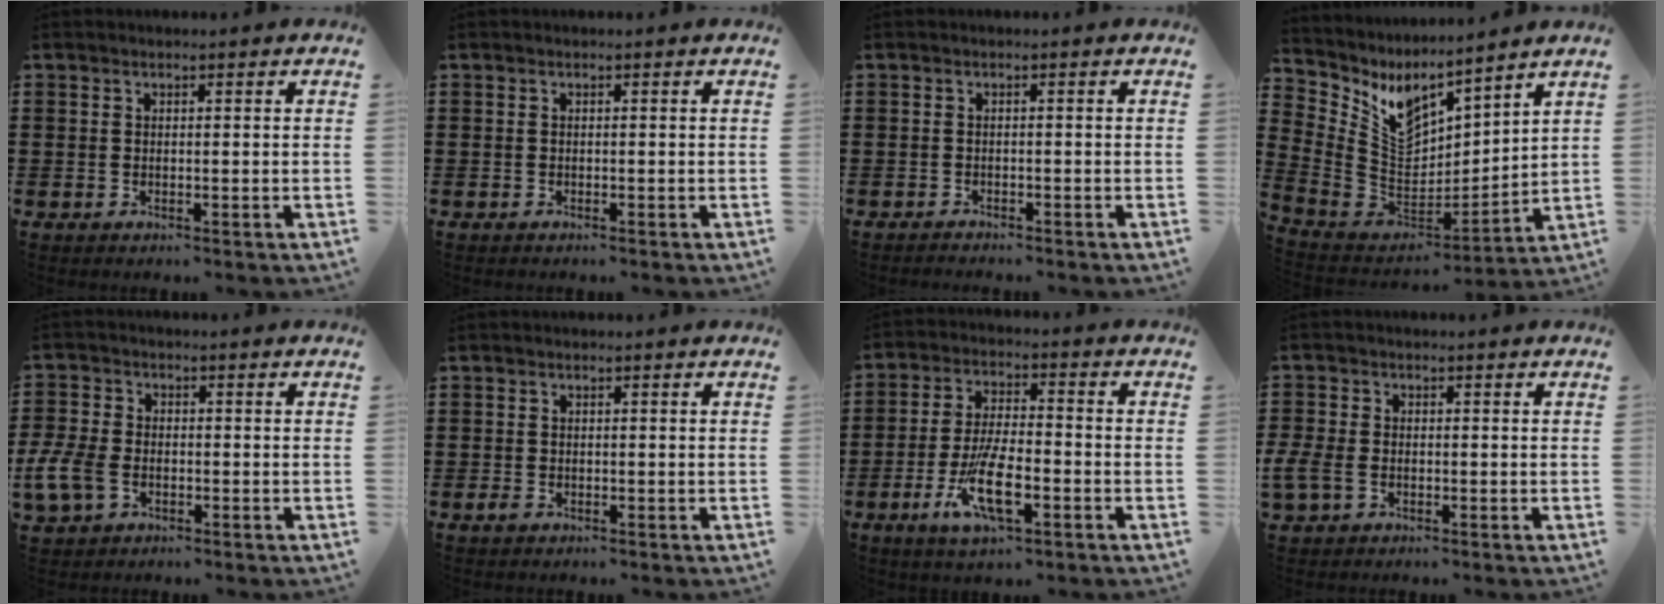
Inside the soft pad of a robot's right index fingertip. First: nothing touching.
{"total": 0.0}
{"total": 0.7, "force": [-0.7, -0.1, -0.1], "torque": [0.000, 0.002, -0.016]}
{"total": 7.3, "force": [4.8, 4.2, 3.6], "torque": [-0.104, -0.040, 0.089]}
{"total": 5.9, "force": [-2.3, 3.7, 3.9], "torque": [-0.117, -0.007, -0.051]}
{"total": 0.9, "force": [-0.4, 0.5, 0.5], "torque": [-0.011, -0.003, -0.008]}
{"total": 9.7, "force": [-3.8, 3.0, 8.4], "torque": [-0.187, -0.015, -0.072]}
{"total": 3.3, "force": [-1.5, 2.0, 2.1], "torque": [-0.066, -0.009, -0.033]}